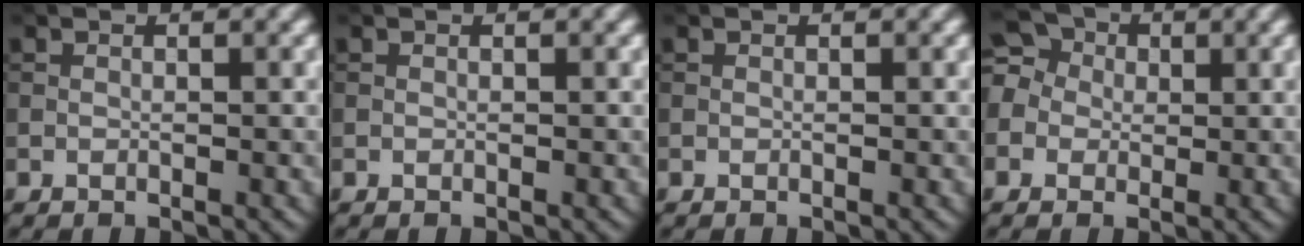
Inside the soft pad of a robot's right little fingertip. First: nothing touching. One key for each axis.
{"total": 0.0}
{"total": 0.0}
{"total": 5.2, "fx": 0.6, "fy": 4.7, "fz": 2.3, "tx": -0.047, "ty": 0.032, "tz": -0.018}